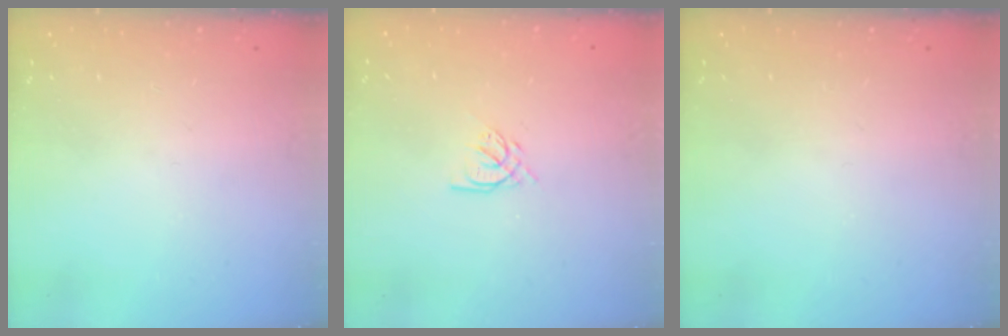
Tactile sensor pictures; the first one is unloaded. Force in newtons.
{"total": 3.4, "press": 3.4, "slide": 0.2}
{"total": 0.0}